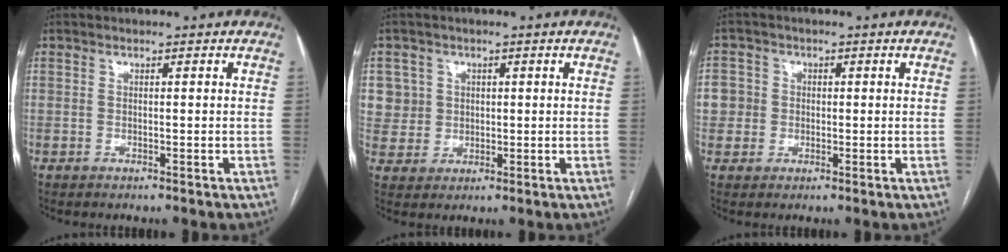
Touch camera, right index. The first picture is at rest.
{"total": 6.3, "force": [2.0, 6.0, 0.0], "torque": [0.008, 0.014, 0.047]}
{"total": 4.8, "force": [0.2, 4.7, 0.6], "torque": [-0.005, 0.017, 0.005]}